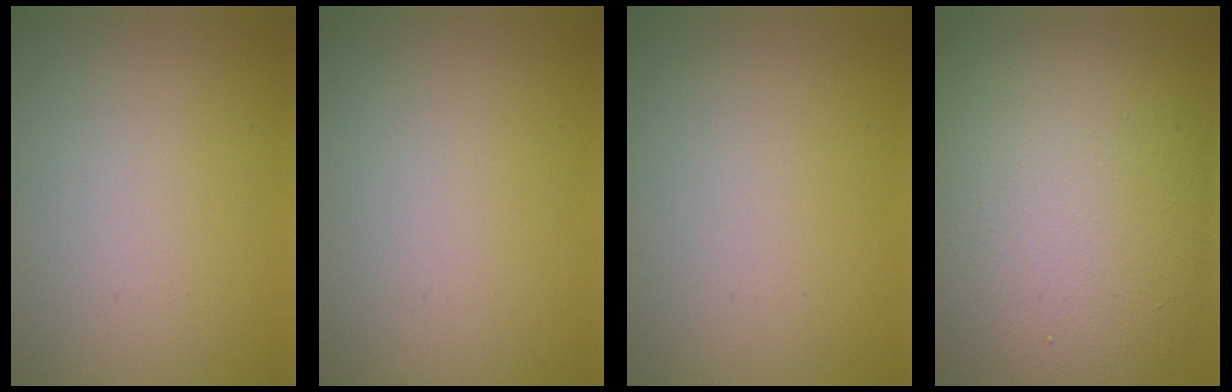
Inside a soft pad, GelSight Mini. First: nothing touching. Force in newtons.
{"total": 0.0}
{"total": 0.0}
{"total": 15.8, "press": 15.8, "slide": 1.1}